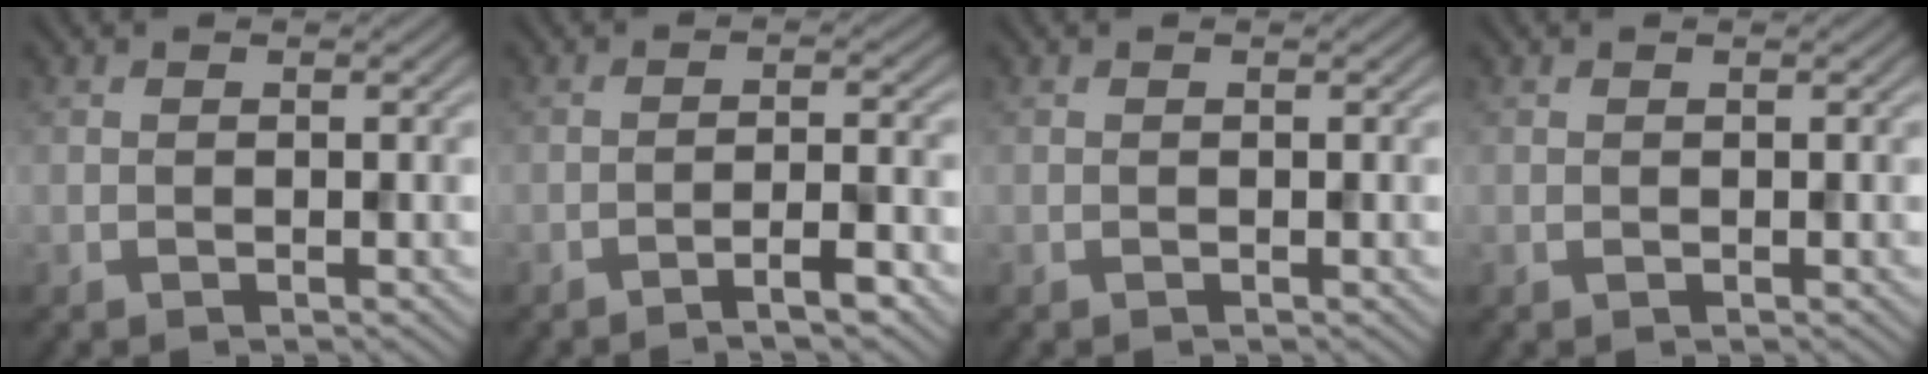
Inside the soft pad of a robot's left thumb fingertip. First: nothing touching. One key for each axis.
{"total": 3.6, "fx": -2.5, "fy": 0.2, "fz": 2.5, "tx": -0.038, "ty": 0.013, "tz": -0.051}
{"total": 0.0}
{"total": 0.0}